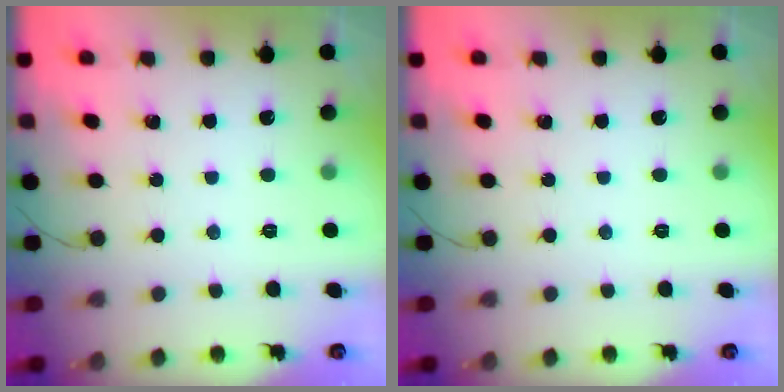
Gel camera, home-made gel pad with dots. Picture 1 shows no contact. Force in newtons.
{"total": 0.0}